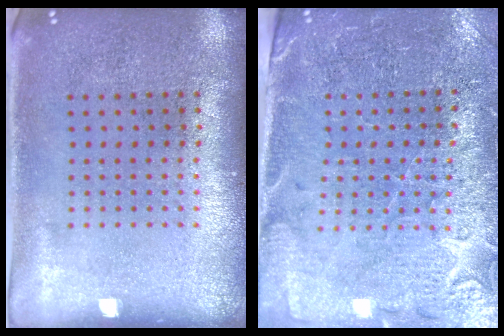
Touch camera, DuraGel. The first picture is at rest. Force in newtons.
{"total": 3.3, "press": 3.2, "slide": 0.8}